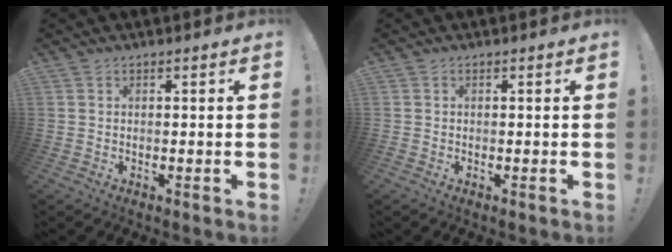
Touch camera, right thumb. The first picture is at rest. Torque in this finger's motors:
{"motor_torque": [0.04, 0.04, 0.07, -0.18, -0.02]}